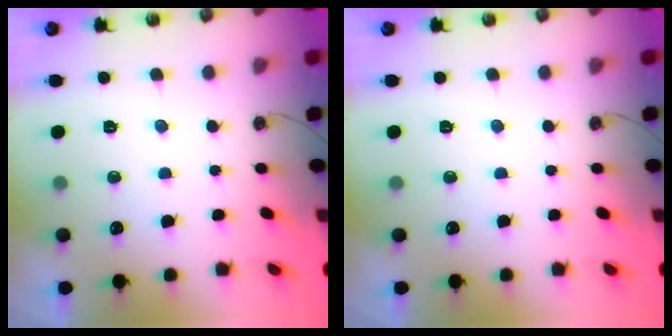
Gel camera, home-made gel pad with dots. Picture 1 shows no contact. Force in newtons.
{"total": 0.0}